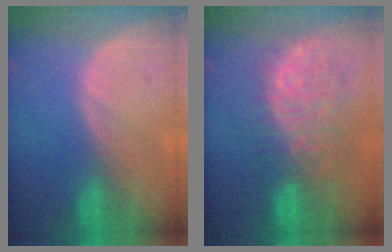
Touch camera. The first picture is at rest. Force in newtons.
{"total": 11.1, "press": 9.6, "slide": 5.5}